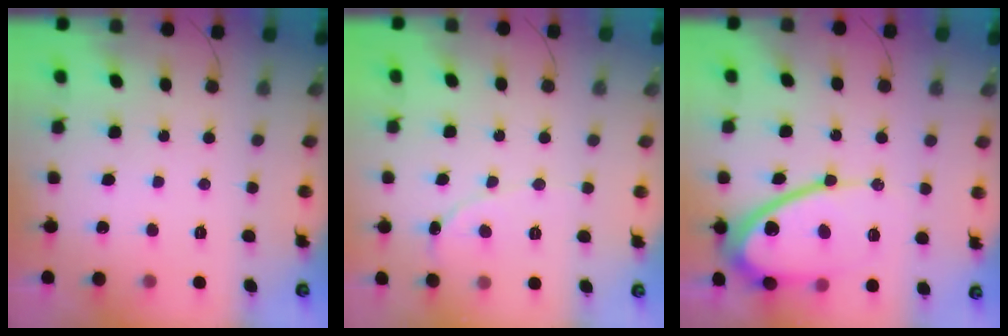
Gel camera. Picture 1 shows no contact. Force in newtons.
{"total": 2.1, "press": 2.1, "slide": 0.2}
{"total": 15.6, "press": 15.5, "slide": 1.5}